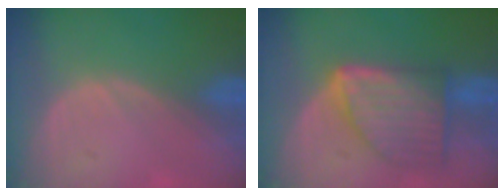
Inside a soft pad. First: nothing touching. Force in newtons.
{"total": 9.1, "press": 9.1, "slide": 0.6}